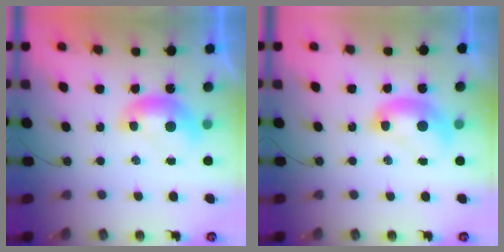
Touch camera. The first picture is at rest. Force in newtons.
{"total": 2.4, "press": 2.4, "slide": 0.2}